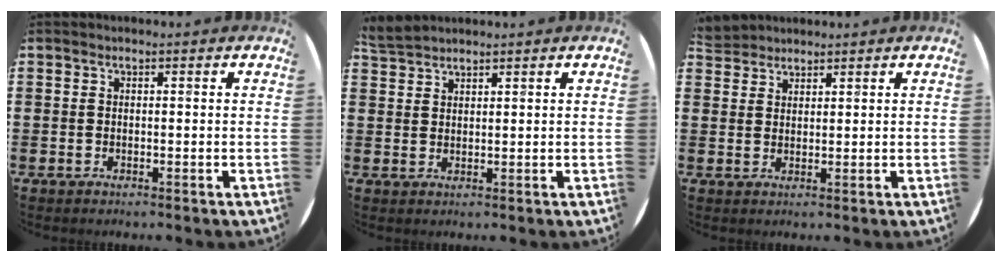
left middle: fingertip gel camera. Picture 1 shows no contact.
{"total": 2.6, "force": [2.6, 0.3, 0.2], "torque": [-0.010, -0.002, 0.052]}
{"total": 1.9, "force": [1.9, 0.0, -0.2], "torque": [-0.001, 0.000, 0.038]}